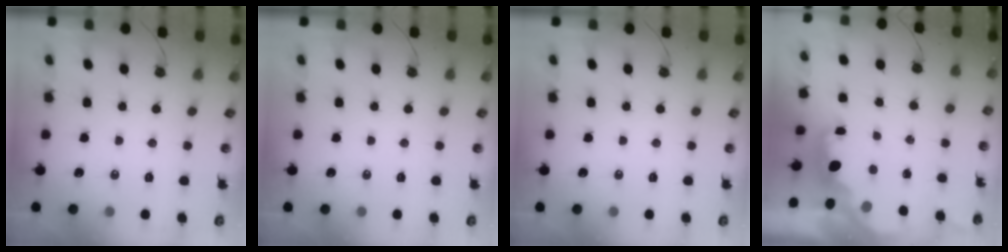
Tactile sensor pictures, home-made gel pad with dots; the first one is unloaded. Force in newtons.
{"total": 0.0}
{"total": 0.0}
{"total": 1.6, "press": 1.4, "slide": 0.7}